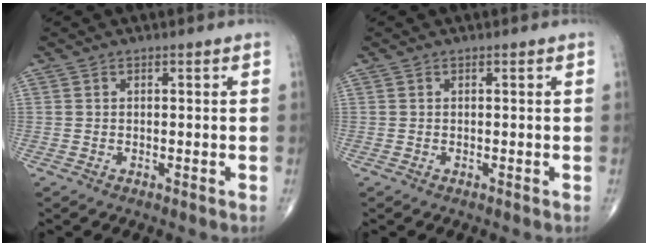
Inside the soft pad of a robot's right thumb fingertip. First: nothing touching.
{"total": 0.0}